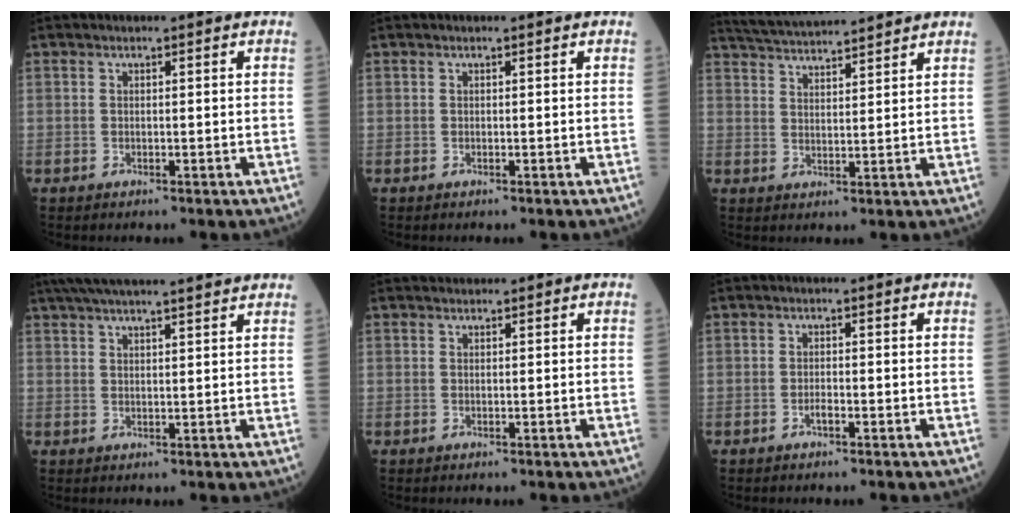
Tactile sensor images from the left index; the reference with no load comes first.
{"total": 0.0}
{"total": 11.0, "force": [10.4, 0.0, 3.6], "torque": [-0.075, 0.027, 0.164]}
{"total": 15.7, "force": [13.8, 0.5, 7.4], "torque": [-0.128, 0.040, 0.194]}
{"total": 0.7, "force": [0.6, 0.1, 0.0], "torque": [-0.008, 0.009, 0.014]}
{"total": 1.0, "force": [-0.6, 0.1, 0.7], "torque": [-0.017, 0.001, -0.010]}